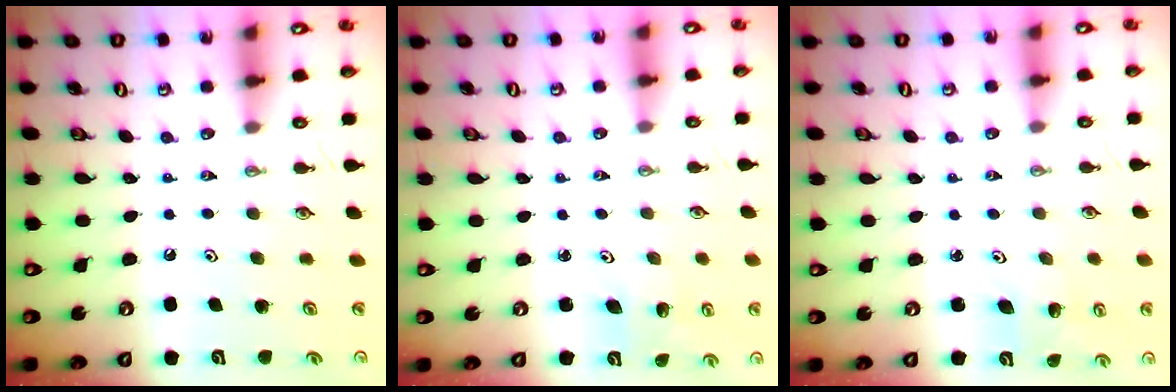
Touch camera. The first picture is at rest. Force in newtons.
{"total": 1.9, "press": 1.9, "slide": 0.0}
{"total": 2.4, "press": 2.4, "slide": 0.1}